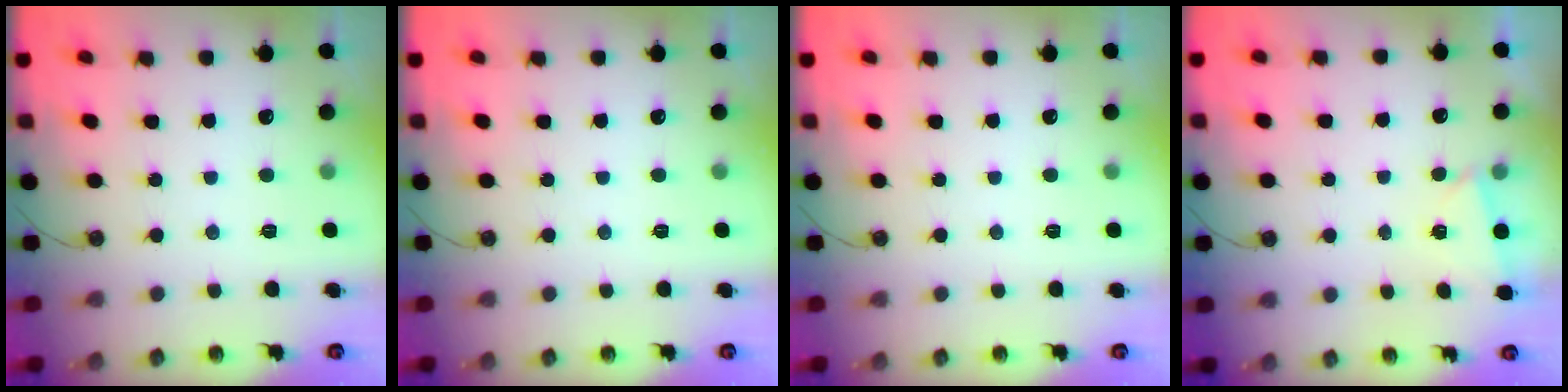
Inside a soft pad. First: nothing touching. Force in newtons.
{"total": 0.0}
{"total": 0.0}
{"total": 0.6, "press": 0.0, "slide": 0.6}